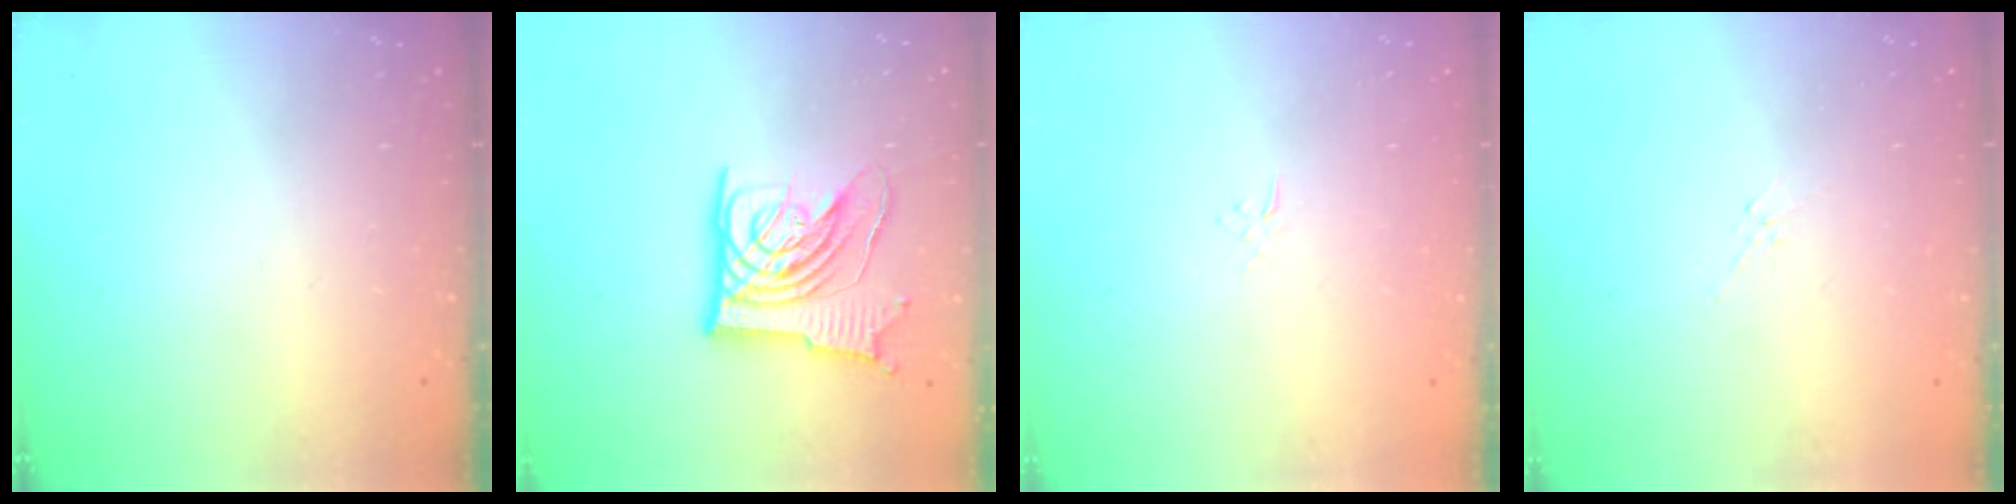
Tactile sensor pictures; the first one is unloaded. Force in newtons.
{"total": 13.1, "press": 13.0, "slide": 1.7}
{"total": 2.6, "press": 2.6, "slide": 0.3}
{"total": 2.1, "press": 2.0, "slide": 0.6}